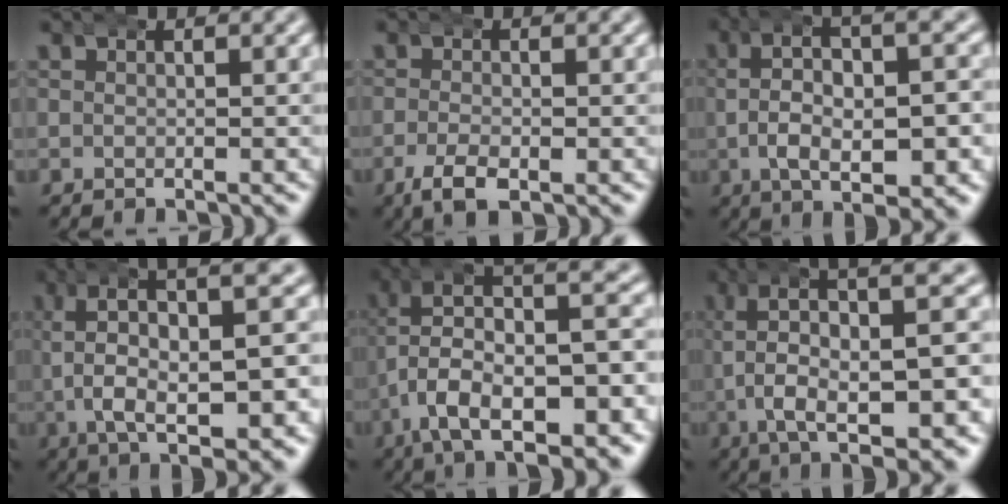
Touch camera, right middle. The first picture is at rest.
{"total": 3.4, "force": [-2.1, 1.3, 2.4], "torque": [-0.045, -0.009, -0.033]}
{"total": 7.3, "force": [0.7, 2.8, 6.6], "torque": [-0.100, 0.004, 0.009]}
{"total": 8.5, "force": [1.8, 3.0, 7.8], "torque": [-0.121, 0.007, 0.024]}
{"total": 9.3, "force": [-0.8, 4.8, 7.9], "torque": [-0.151, -0.033, 0.007]}
{"total": 9.4, "force": [1.1, 3.7, 8.5], "torque": [-0.138, -0.003, 0.016]}